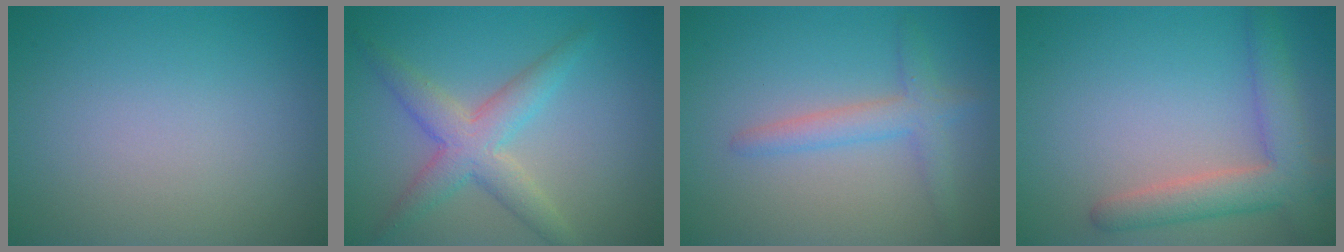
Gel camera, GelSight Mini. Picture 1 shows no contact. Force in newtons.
{"total": 4.4, "press": 4.4, "slide": 0.2}
{"total": 2.7, "press": 2.6, "slide": 0.1}
{"total": 4.7, "press": 4.6, "slide": 0.5}